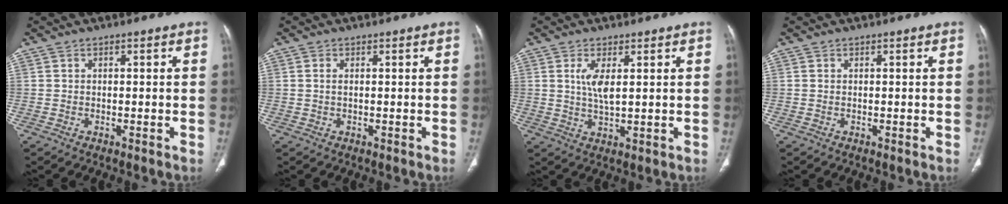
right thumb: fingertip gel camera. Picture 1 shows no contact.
{"total": 0.9, "force": [0.2, 0.3, 0.8], "torque": [-0.024, 0.001, 0.005]}
{"total": 4.8, "force": [1.4, 1.4, 4.4], "torque": [-0.096, -0.017, 0.033]}
{"total": 0.0}